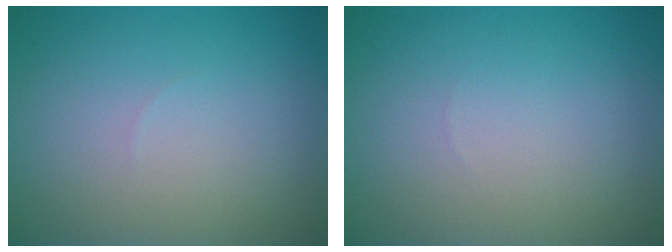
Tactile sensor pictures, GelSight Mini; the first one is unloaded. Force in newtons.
{"total": 0.0}